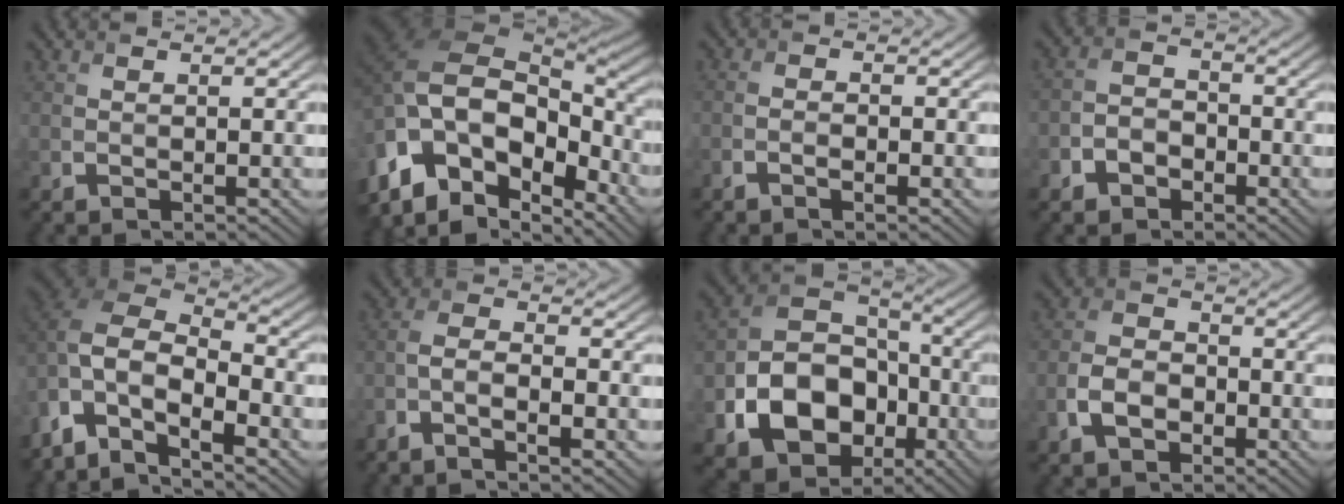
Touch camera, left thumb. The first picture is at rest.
{"total": 17.0, "force": [-3.0, 10.5, 13.0], "torque": [-0.273, -0.006, -0.033]}
{"total": 1.0, "force": [-0.6, 0.1, 0.8], "torque": [-0.018, 0.001, -0.014]}
{"total": 3.7, "force": [-2.2, 2.7, 1.2], "torque": [-0.026, 0.007, -0.049]}
{"total": 10.9, "force": [-5.2, 5.4, 7.9], "torque": [-0.193, -0.010, -0.094]}
{"total": 3.1, "force": [-1.9, 0.6, 2.4], "torque": [-0.057, 0.000, -0.047]}
{"total": 15.0, "force": [-4.6, 11.2, 8.8], "torque": [-0.190, -0.037, -0.070]}
{"total": 4.9, "force": [-1.8, 3.4, 3.0], "torque": [-0.073, 0.004, -0.038]}